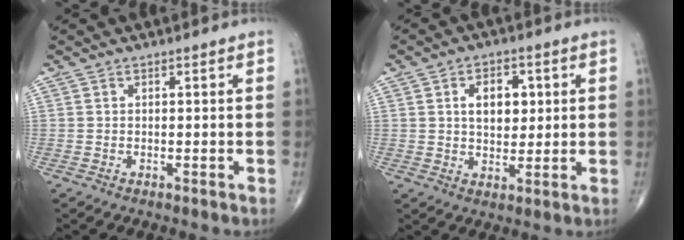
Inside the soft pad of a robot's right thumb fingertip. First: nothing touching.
{"total": 7.3, "force": [1.7, 4.7, 5.3], "torque": [-0.055, -0.005, 0.028]}